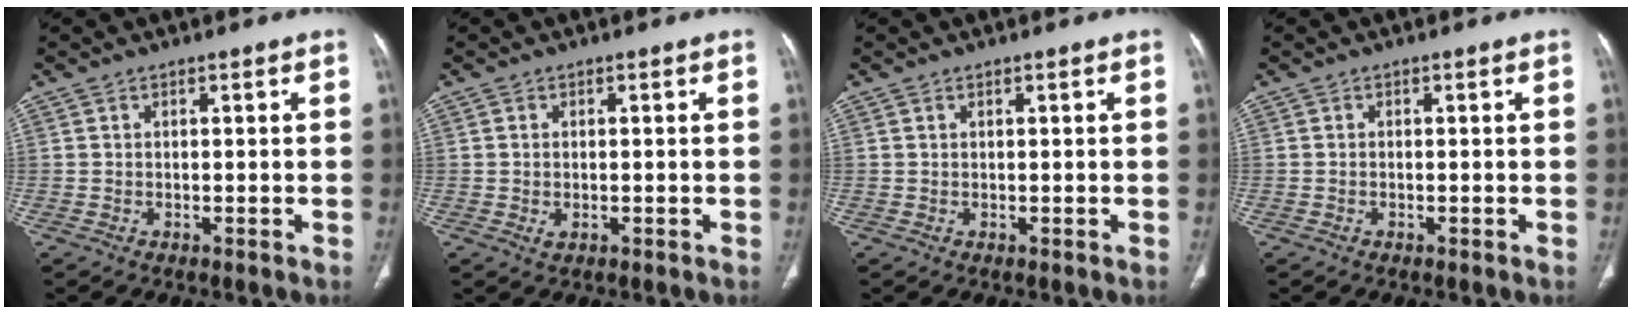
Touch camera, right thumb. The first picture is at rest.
{"total": 1.5, "force": [-0.3, 0.9, 1.1], "torque": [-0.028, 0.002, -0.004]}
{"total": 0.0}
{"total": 0.0}